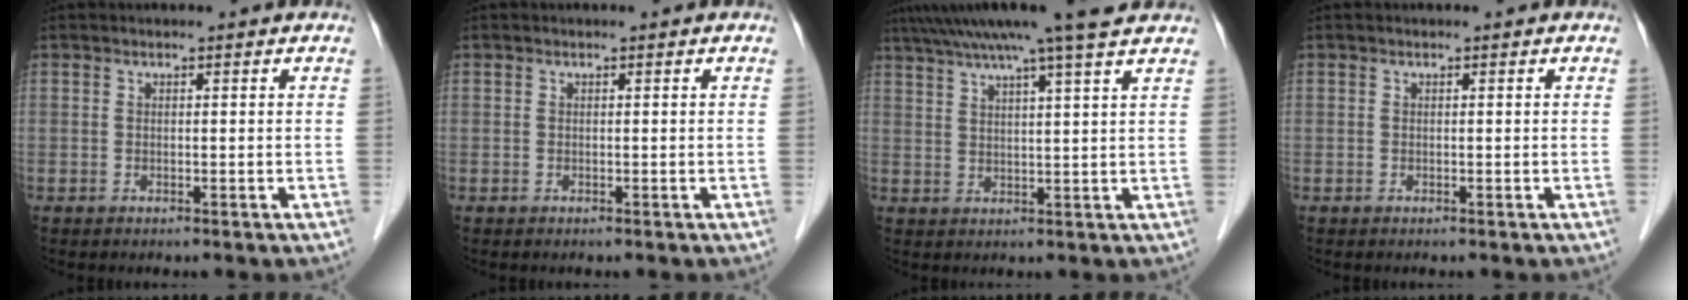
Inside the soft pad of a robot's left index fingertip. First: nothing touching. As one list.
[{"total": 0.0}, {"total": 13.8, "force": [11.1, -1.0, 8.1], "torque": [-0.138, 0.035, 0.149]}, {"total": 0.0}]